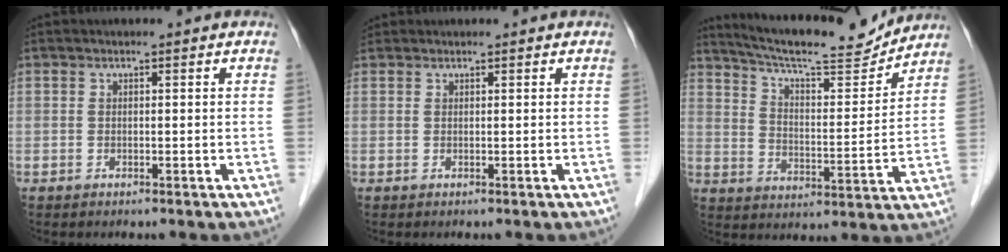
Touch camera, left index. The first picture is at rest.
{"total": 0.7, "force": [0.6, 0.3, -0.1], "torque": [-0.004, 0.007, 0.012]}
{"total": 15.5, "force": [14.6, 1.2, 5.1], "torque": [-0.093, -0.008, 0.222]}